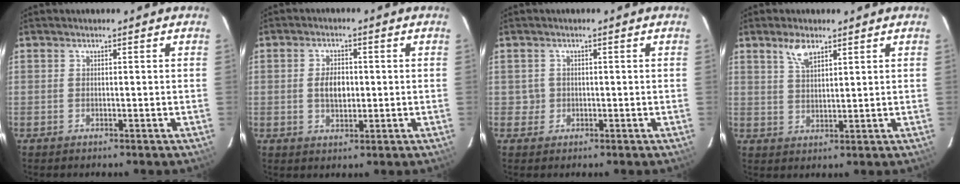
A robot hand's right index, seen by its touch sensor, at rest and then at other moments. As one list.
[{"total": 4.5, "force": [0.0, 2.7, 3.6], "torque": [-0.065, 0.003, 0.003]}, {"total": 1.8, "force": [-0.1, 1.8, -0.2], "torque": [0.006, 0.009, 0.002]}, {"total": 4.5, "force": [3.0, 1.8, 2.8], "torque": [-0.052, 0.003, 0.059]}]